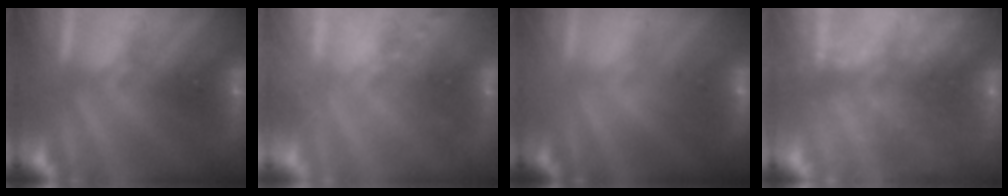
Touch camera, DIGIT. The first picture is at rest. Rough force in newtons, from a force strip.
{"total": 2.4}
{"total": 2.2}
{"total": 7.2}